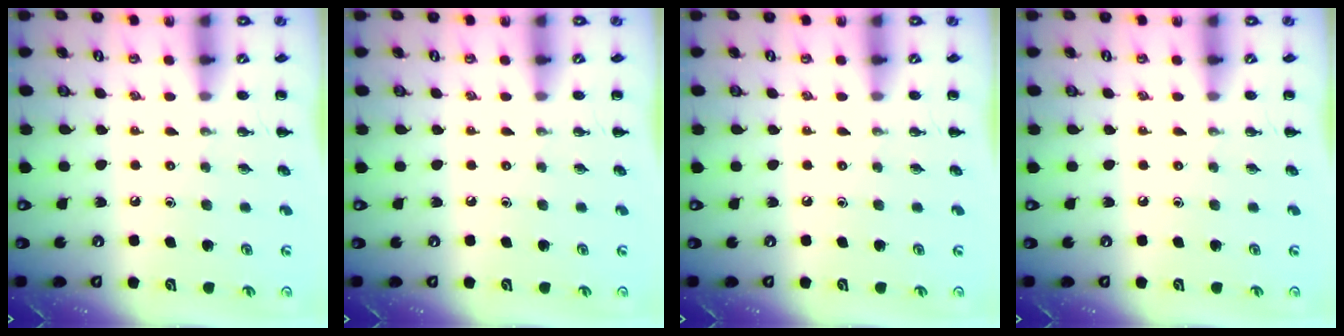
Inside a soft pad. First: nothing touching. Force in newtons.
{"total": 0.0}
{"total": 0.0}
{"total": 0.0}